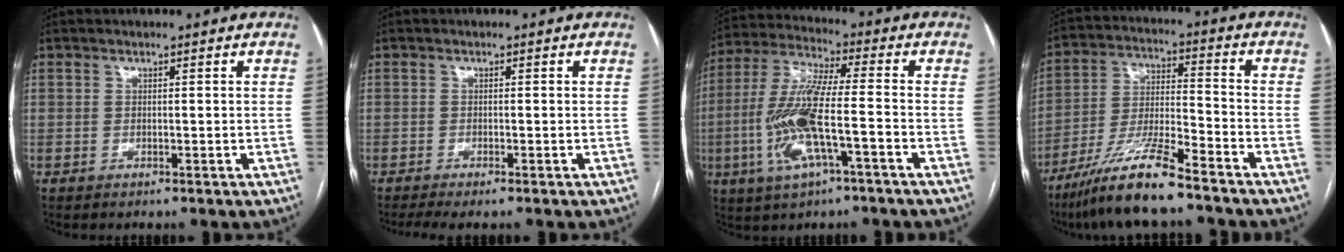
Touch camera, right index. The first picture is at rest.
{"total": 3.4, "force": [-2.6, 0.3, 2.1], "torque": [-0.034, -0.007, -0.043]}
{"total": 13.5, "force": [-3.9, 2.1, 12.7], "torque": [-0.269, -0.001, -0.073]}
{"total": 12.7, "force": [-9.7, 0.6, 8.2], "torque": [-0.160, -0.021, -0.177]}